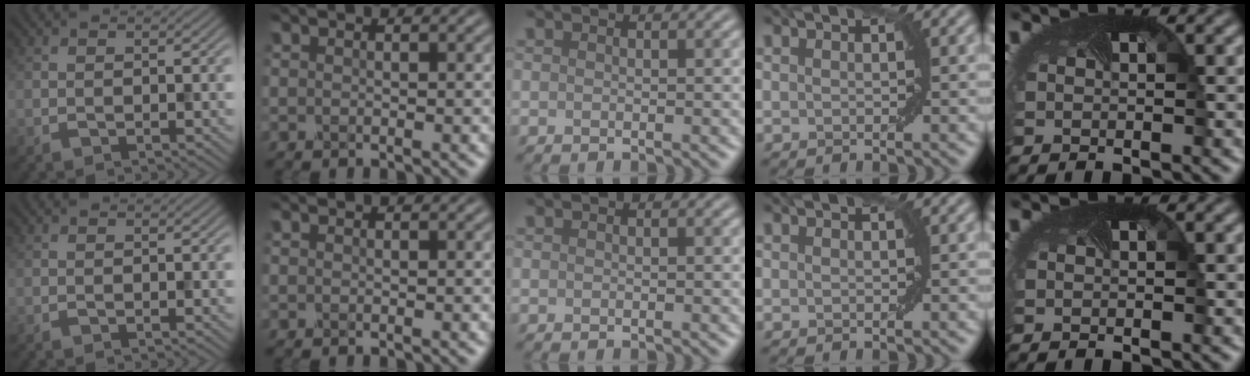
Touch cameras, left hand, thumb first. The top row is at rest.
{}